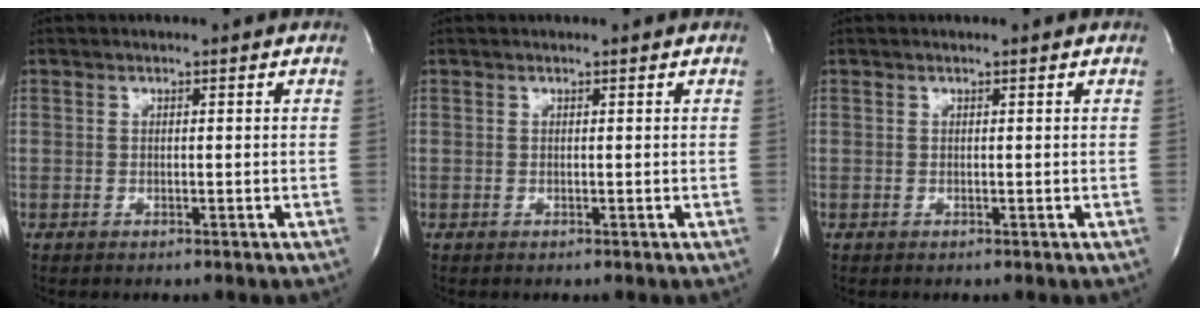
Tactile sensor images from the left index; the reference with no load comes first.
{"total": 0.7, "force": [0.7, 0.0, 0.1], "torque": [-0.005, 0.003, 0.008]}
{"total": 0.5, "force": [0.5, 0.0, 0.2], "torque": [-0.004, 0.000, 0.007]}